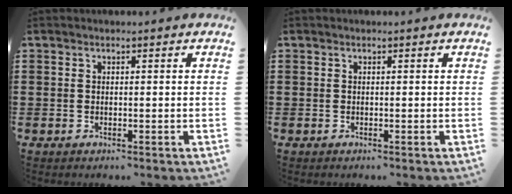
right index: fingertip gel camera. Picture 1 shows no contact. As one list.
[{"total": 0.0}]